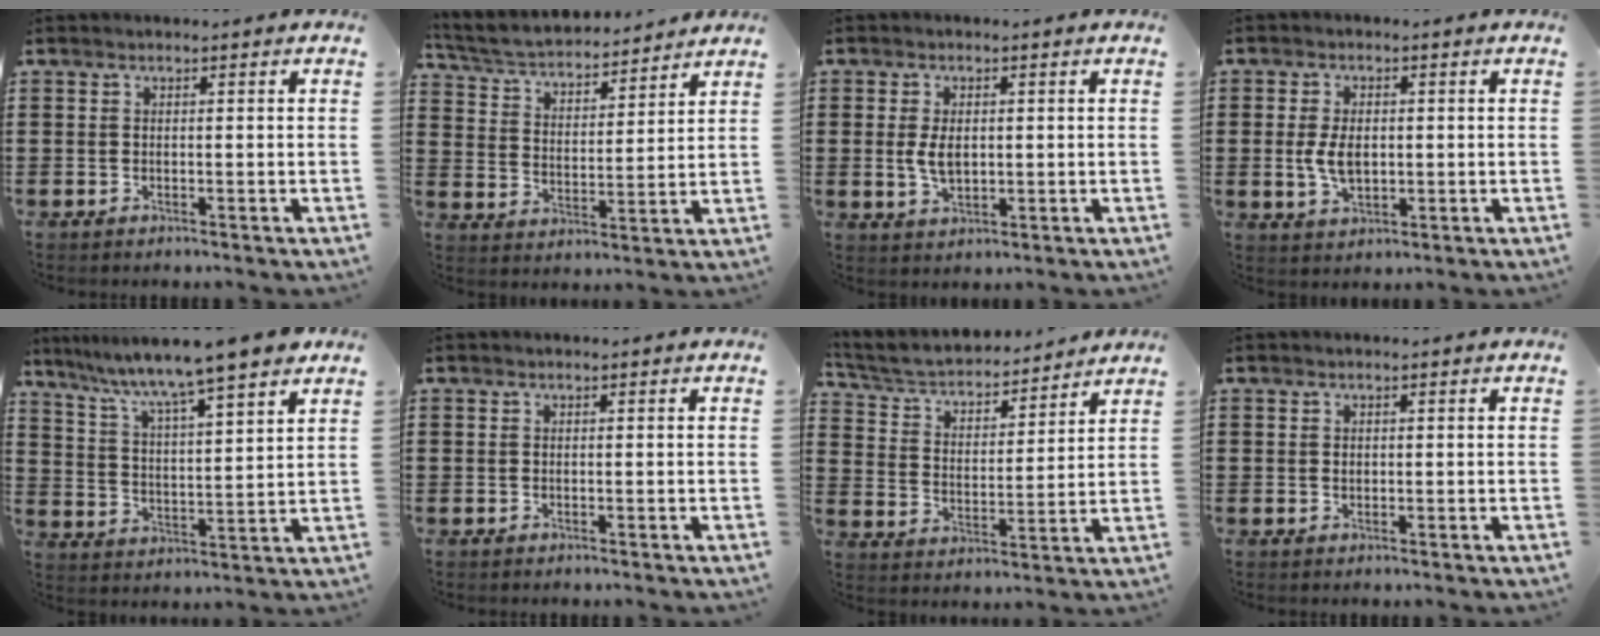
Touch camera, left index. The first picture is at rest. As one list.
[{"total": 4.5, "force": [4.3, 0.6, 1.1], "torque": [-0.045, -0.029, 0.070]}, {"total": 4.1, "force": [0.3, 2.3, 3.3], "torque": [-0.075, 0.004, 0.003]}, {"total": 5.1, "force": [0.1, 2.9, 4.2], "torque": [-0.096, 0.004, -0.002]}, {"total": 7.3, "force": [6.5, -0.8, 3.1], "torque": [-0.089, -0.044, 0.104]}, {"total": 0.0}, {"total": 4.4, "force": [4.0, 1.2, 1.4], "torque": [-0.047, -0.027, 0.062]}, {"total": 0.6, "force": [0.3, 0.5, 0.3], "torque": [-0.009, 0.002, 0.005]}]